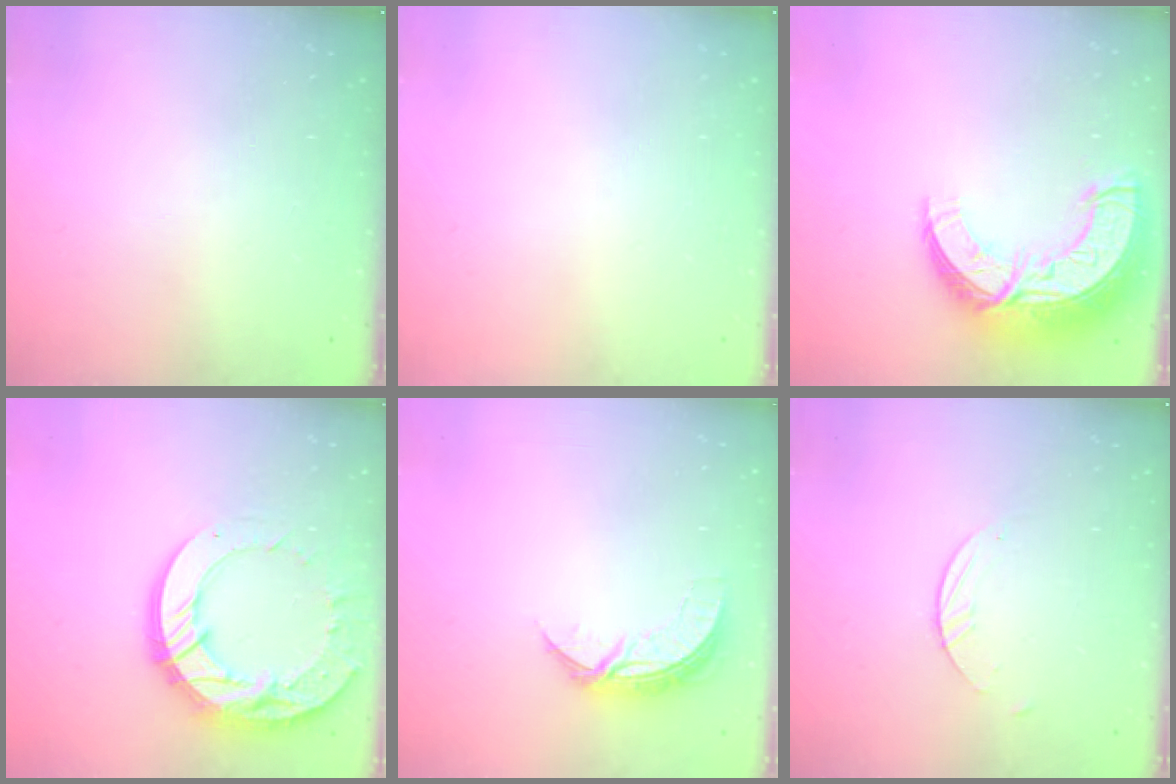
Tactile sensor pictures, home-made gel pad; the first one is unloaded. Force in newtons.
{"total": 0.0}
{"total": 17.2, "press": 17.1, "slide": 1.4}
{"total": 20.2, "press": 20.1, "slide": 1.8}
{"total": 7.2, "press": 7.2, "slide": 0.4}
{"total": 1.5, "press": 1.5, "slide": 0.1}